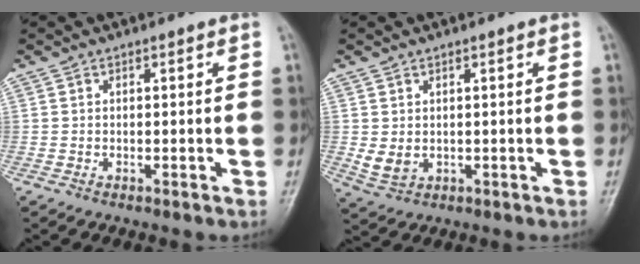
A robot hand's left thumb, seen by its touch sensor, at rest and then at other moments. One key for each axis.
{"total": 3.4, "fx": 0.4, "fy": 2.3, "fz": 2.5, "tx": -0.038, "ty": -0.006, "tz": 0.018}